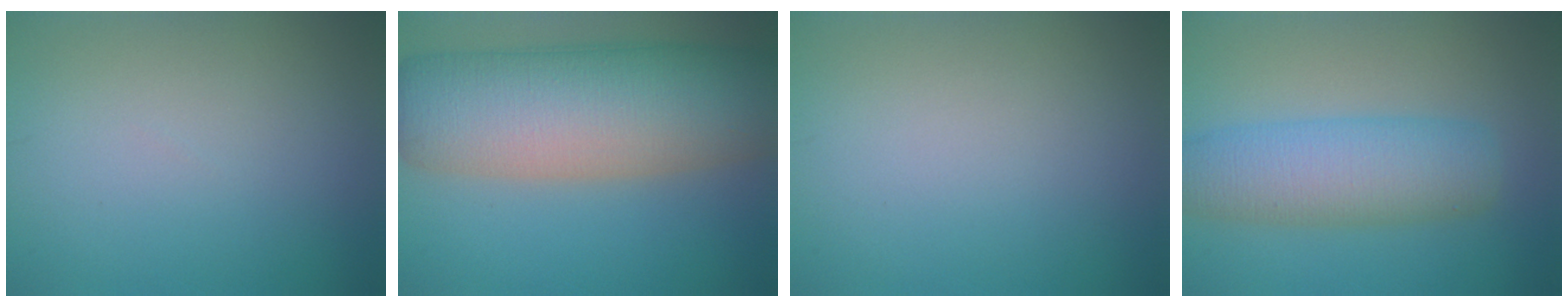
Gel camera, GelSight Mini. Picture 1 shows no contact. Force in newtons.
{"total": 14.1, "press": 14.1, "slide": 0.4}
{"total": 0.0}
{"total": 6.5, "press": 6.5, "slide": 0.2}